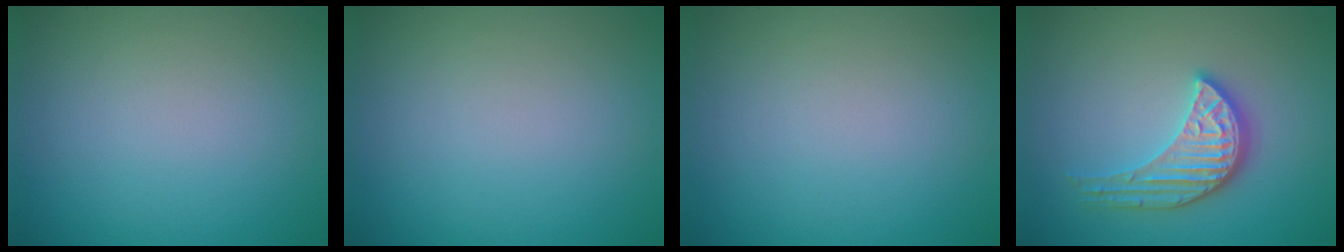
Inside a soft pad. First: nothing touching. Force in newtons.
{"total": 0.0}
{"total": 0.0}
{"total": 3.9, "press": 3.5, "slide": 1.6}